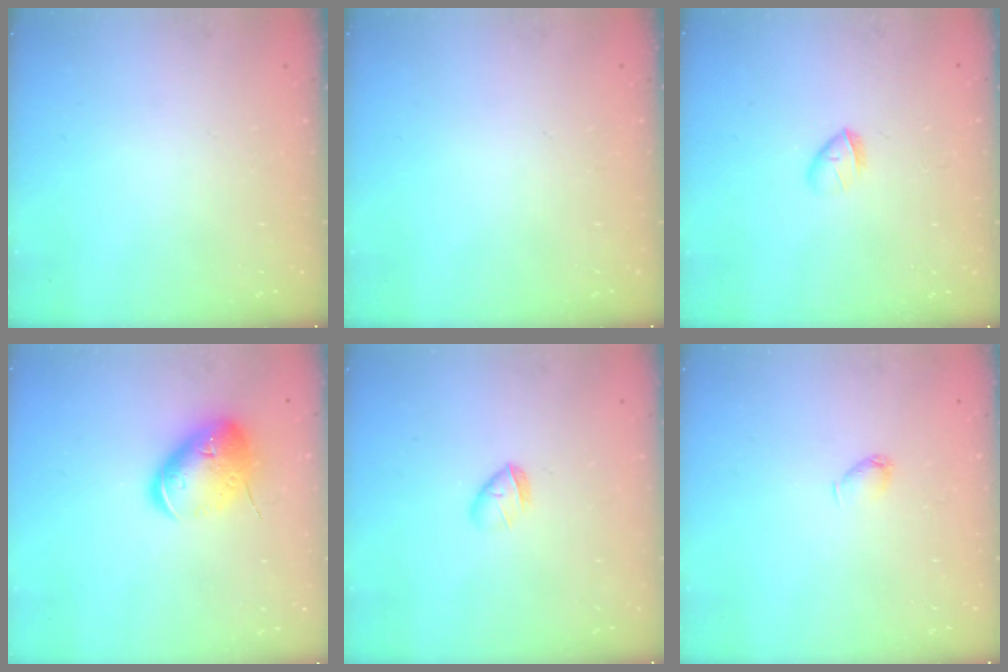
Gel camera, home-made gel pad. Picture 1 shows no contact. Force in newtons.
{"total": 0.0}
{"total": 3.4, "press": 3.2, "slide": 1.1}
{"total": 15.1, "press": 14.9, "slide": 2.1}
{"total": 4.0, "press": 3.9, "slide": 1.0}
{"total": 3.0, "press": 3.0, "slide": 0.3}